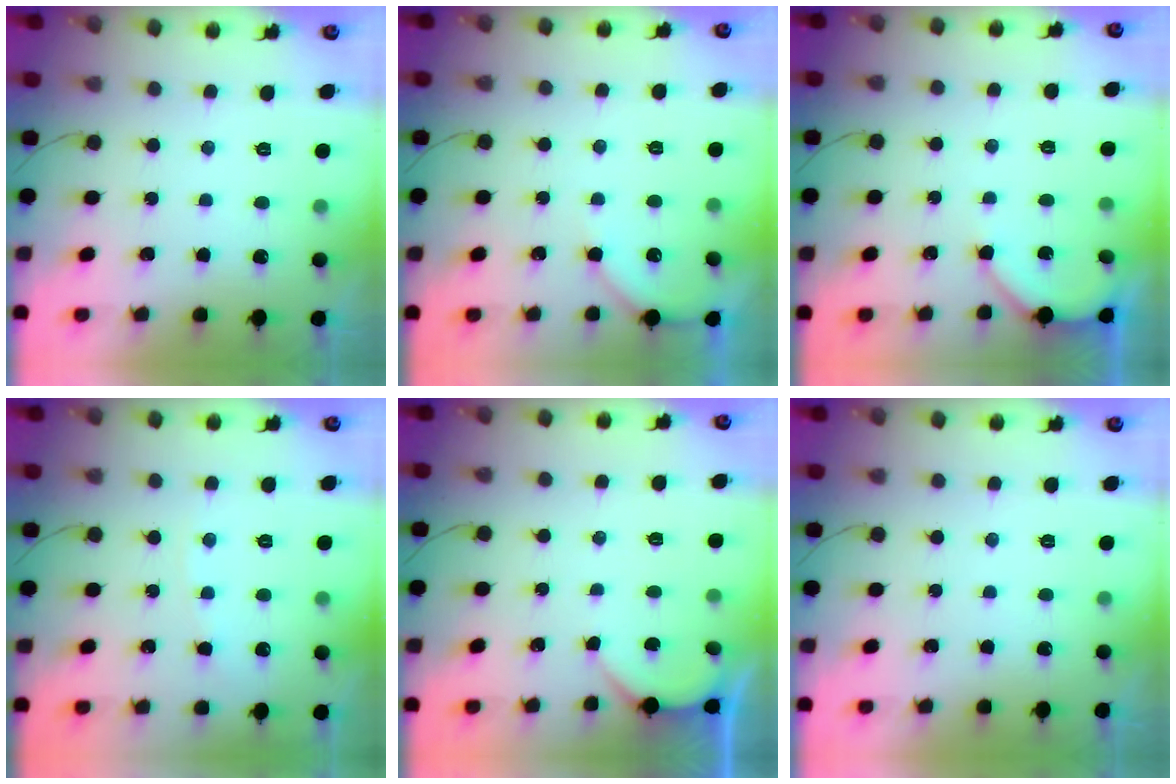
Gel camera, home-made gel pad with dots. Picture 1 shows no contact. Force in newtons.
{"total": 4.8, "press": 4.7, "slide": 0.7}
{"total": 4.1, "press": 4.1, "slide": 0.4}
{"total": 2.9, "press": 2.9, "slide": 0.4}
{"total": 1.8, "press": 1.8, "slide": 0.2}
{"total": 0.0}